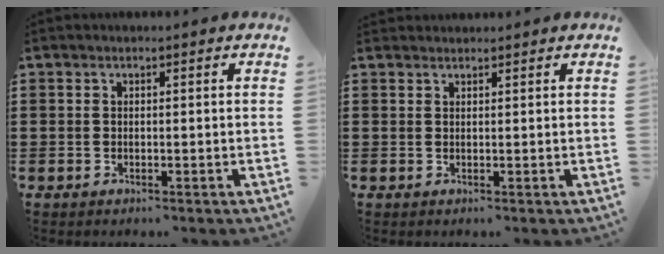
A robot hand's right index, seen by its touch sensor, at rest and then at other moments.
{"total": 0.9, "force": [0.9, 0.1, -0.2], "torque": [0.003, 0.001, 0.018]}